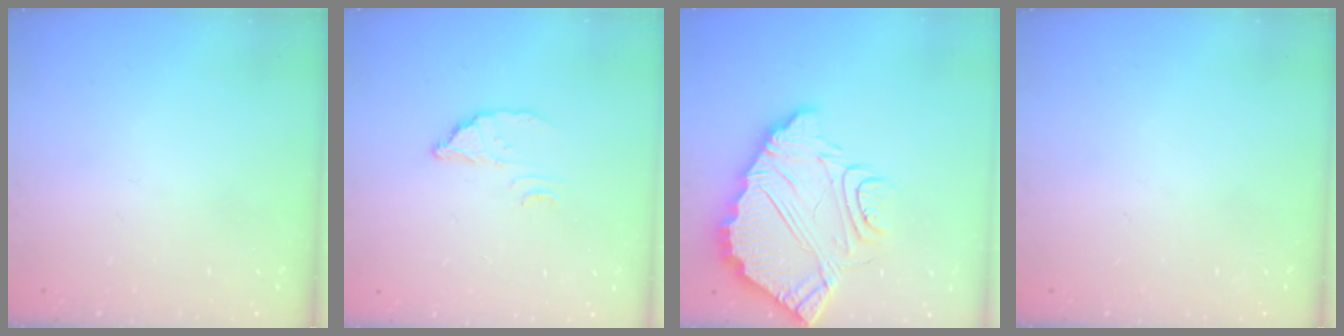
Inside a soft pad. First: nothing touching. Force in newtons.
{"total": 2.7, "press": 2.7, "slide": 0.2}
{"total": 13.2, "press": 13.1, "slide": 0.9}
{"total": 0.0}